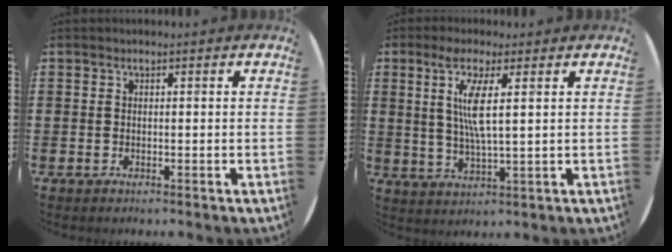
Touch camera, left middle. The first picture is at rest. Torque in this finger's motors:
{"motor_torque": [2.09, 0.04, 0.95, 0.13]}